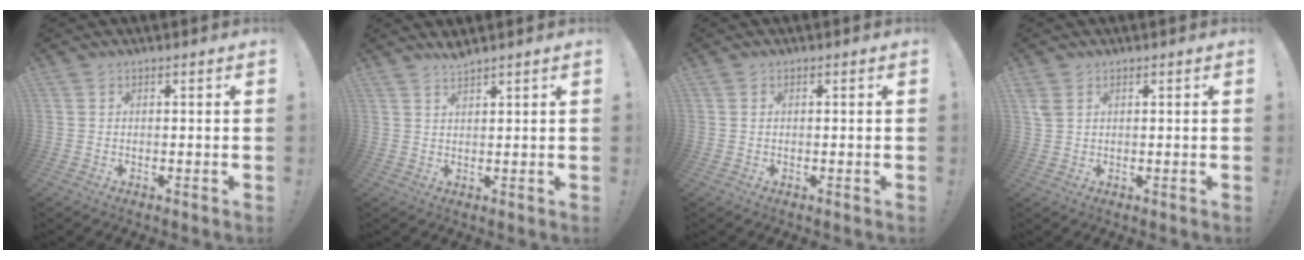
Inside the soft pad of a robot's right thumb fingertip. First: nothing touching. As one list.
[{"total": 2.4, "force": [2.1, -0.6, 0.9], "torque": [-0.021, -0.010, 0.036]}, {"total": 0.0}, {"total": 2.8, "force": [1.4, 1.7, 1.8], "torque": [-0.031, -0.001, 0.027]}]